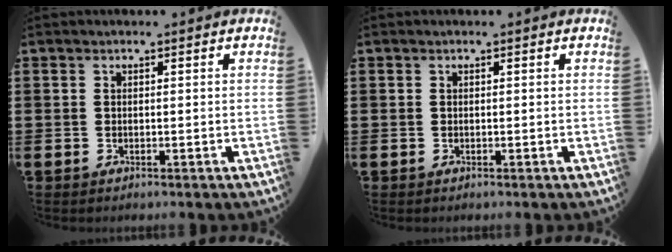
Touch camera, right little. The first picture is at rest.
{"total": 0.0}